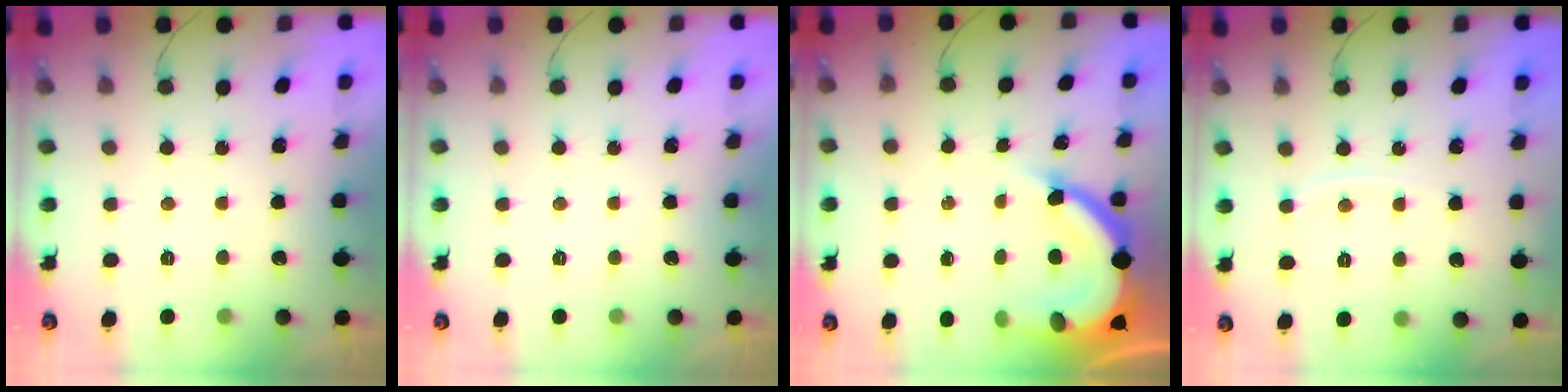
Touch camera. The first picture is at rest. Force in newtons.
{"total": 0.0}
{"total": 14.3, "press": 14.2, "slide": 1.5}
{"total": 3.4, "press": 3.4, "slide": 0.0}